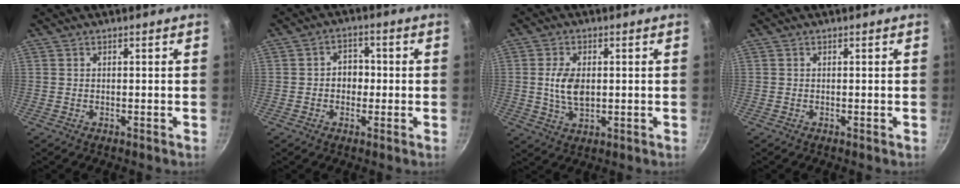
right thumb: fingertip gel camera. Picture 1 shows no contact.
{"total": 4.7, "force": [-0.5, 3.9, 2.6], "torque": [-0.008, 0.013, -0.011]}
{"total": 6.7, "force": [0.3, 4.0, 5.4], "torque": [-0.099, -0.005, 0.006]}
{"total": 0.0}